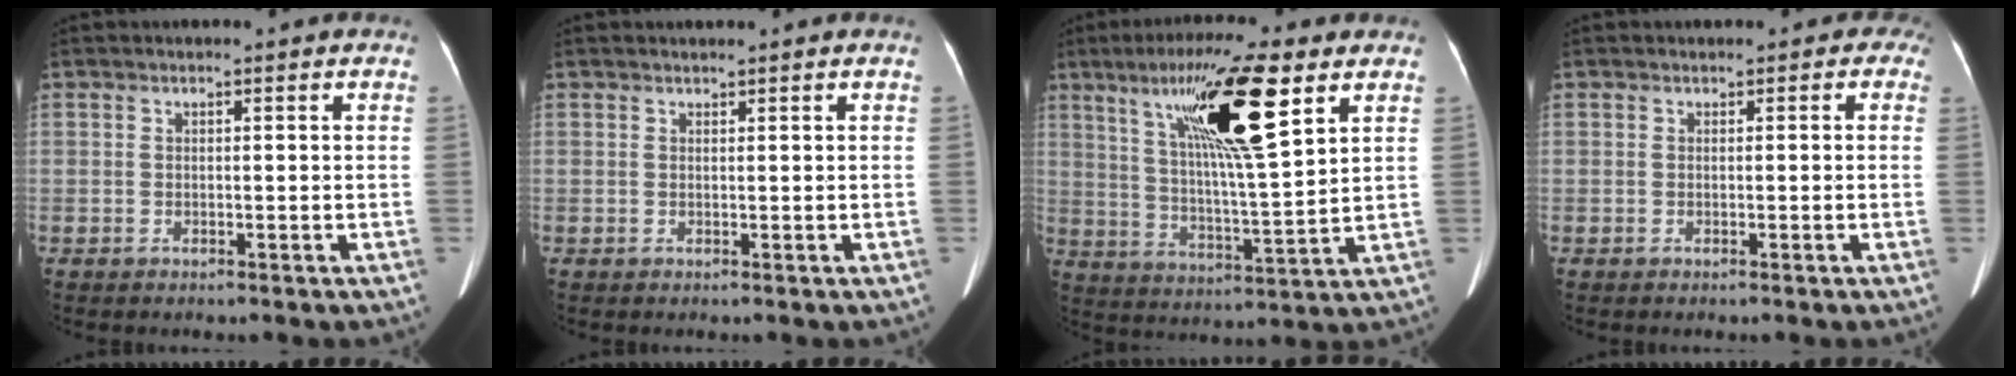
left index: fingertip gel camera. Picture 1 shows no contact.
{"total": 0.6, "force": [0.5, 0.0, 0.2], "torque": [-0.007, 0.004, 0.011]}
{"total": 16.7, "force": [8.3, 1.1, 14.5], "torque": [-0.258, 0.013, 0.143]}
{"total": 1.1, "force": [0.3, 0.9, 0.7], "torque": [0.003, 0.005, -0.003]}